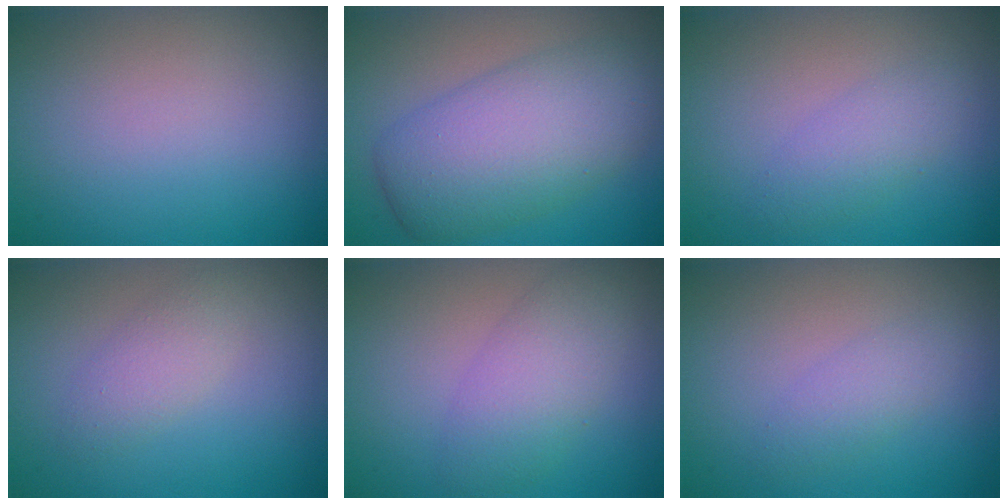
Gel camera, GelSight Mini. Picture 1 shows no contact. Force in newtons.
{"total": 7.7, "press": 7.7, "slide": 0.1}
{"total": 2.2, "press": 2.2, "slide": 0.1}
{"total": 2.1, "press": 2.1, "slide": 0.1}
{"total": 3.0, "press": 3.0, "slide": 0.1}
{"total": 1.7, "press": 1.7, "slide": 0.0}